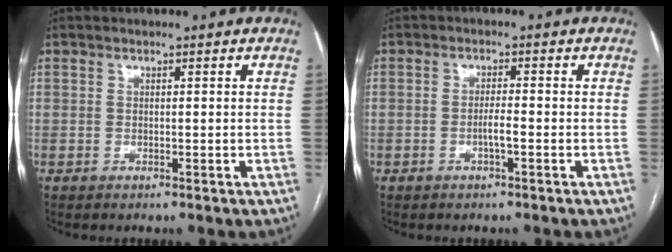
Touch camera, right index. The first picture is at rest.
{"total": 2.1, "force": [-0.8, 0.1, 2.0], "torque": [-0.034, 0.002, -0.015]}